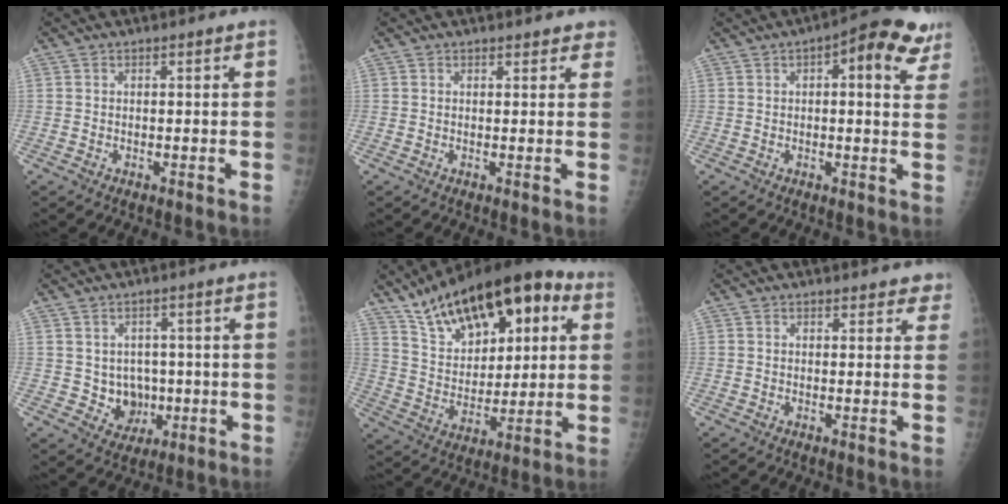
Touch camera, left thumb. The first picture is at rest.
{"total": 2.4, "force": [2.0, 1.1, 0.7], "torque": [0.018, -0.003, 0.015]}
{"total": 11.6, "force": [5.4, 4.3, 9.4], "torque": [-0.090, -0.001, 0.059]}
{"total": 6.2, "force": [-0.4, 5.5, 2.8], "torque": [-0.005, 0.004, 0.007]}
{"total": 23.2, "force": [11.7, 11.4, 16.5], "torque": [-0.230, -0.014, 0.201]}
{"total": 3.2, "force": [2.7, 1.4, 0.8], "torque": [0.027, -0.008, 0.020]}